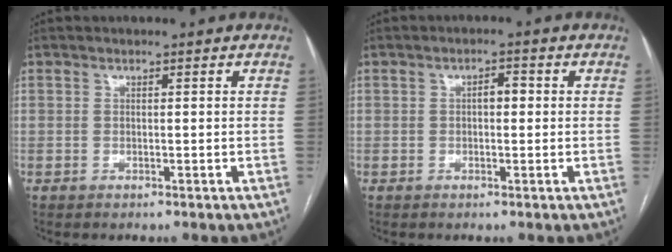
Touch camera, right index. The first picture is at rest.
{"total": 2.1, "force": [0.1, 0.9, 1.8], "torque": [-0.026, 0.009, -0.001]}